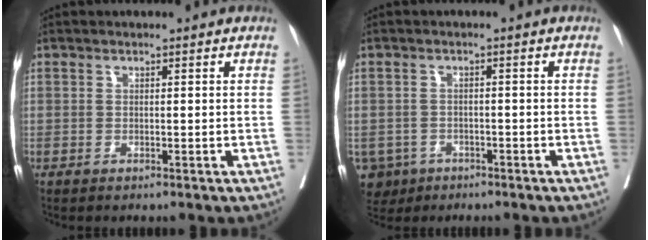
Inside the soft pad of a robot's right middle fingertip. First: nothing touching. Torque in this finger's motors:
{"motor_torque": [1.01, -1.12, 0.34, 0.04]}